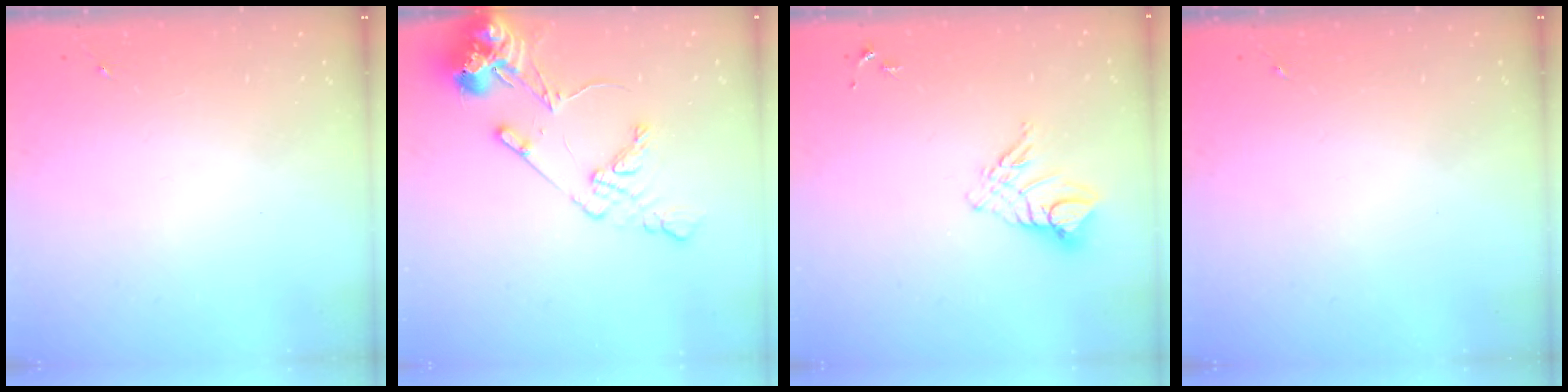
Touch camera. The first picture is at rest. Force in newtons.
{"total": 13.7, "press": 13.5, "slide": 2.3}
{"total": 9.9, "press": 9.8, "slide": 1.1}
{"total": 0.0}